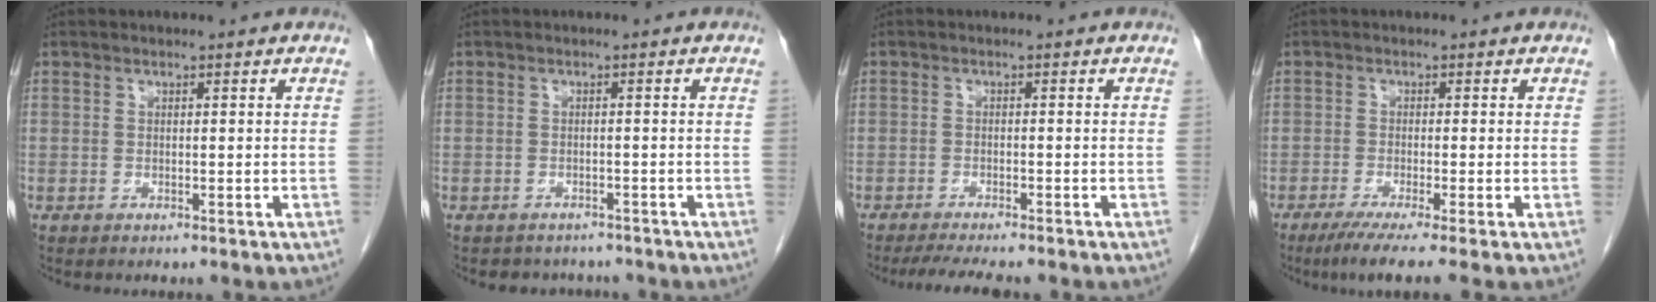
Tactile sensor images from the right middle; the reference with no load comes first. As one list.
[{"total": 4.4, "force": [-3.9, 2.1, 0.3], "torque": [-0.006, 0.006, -0.046]}, {"total": 6.7, "force": [-5.8, 0.9, 3.3], "torque": [-0.047, -0.013, -0.088]}, {"total": 5.6, "force": [-3.9, -0.6, 4.0], "torque": [-0.061, -0.017, -0.068]}]